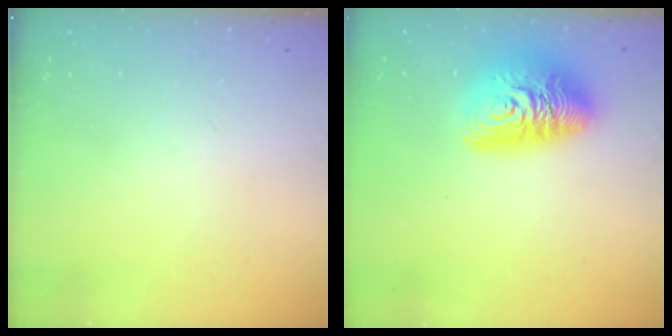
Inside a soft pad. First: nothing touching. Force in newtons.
{"total": 13.9, "press": 13.9, "slide": 1.1}